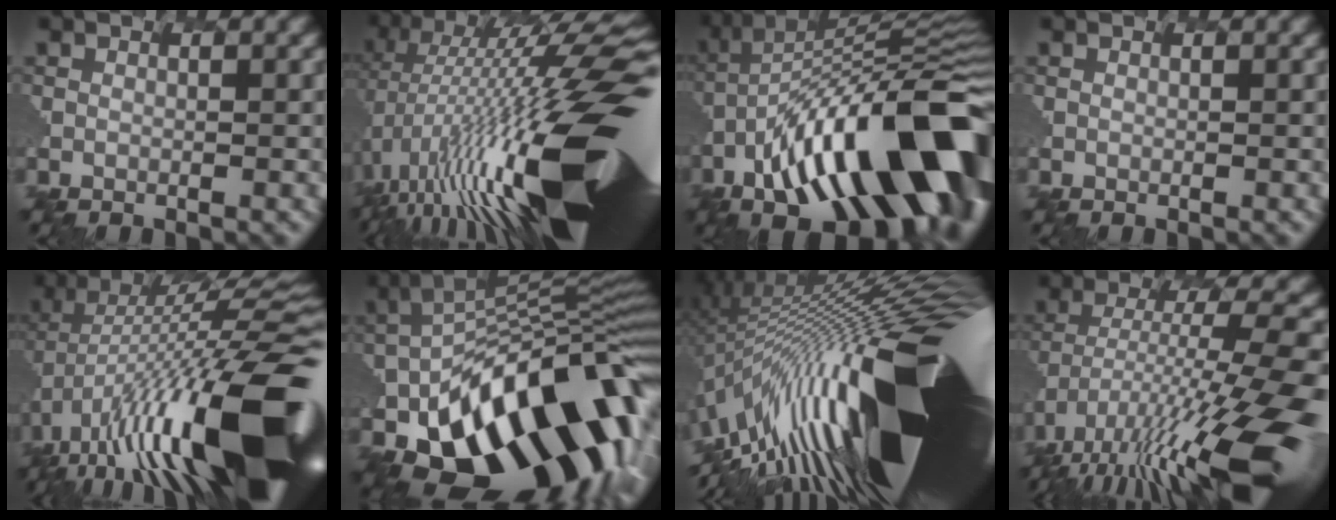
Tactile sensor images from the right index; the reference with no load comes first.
{"total": 18.2, "force": [-0.2, 5.1, 17.5], "torque": [-0.285, 0.013, -0.005]}
{"total": 17.0, "force": [-6.1, 6.9, 14.3], "torque": [-0.221, 0.027, -0.101]}
{"total": 0.0}
{"total": 18.4, "force": [-4.5, 6.7, 16.5], "torque": [-0.259, 0.000, -0.076]}
{"total": 17.9, "force": [-7.7, 9.7, 12.8], "torque": [-0.211, -0.010, -0.120]}
{"total": 19.6, "force": [-3.3, 6.0, 18.4], "torque": [-0.289, -0.015, -0.065]}
{"total": 14.0, "force": [-6.4, 3.2, 12.0], "torque": [-0.235, 0.011, -0.102]}